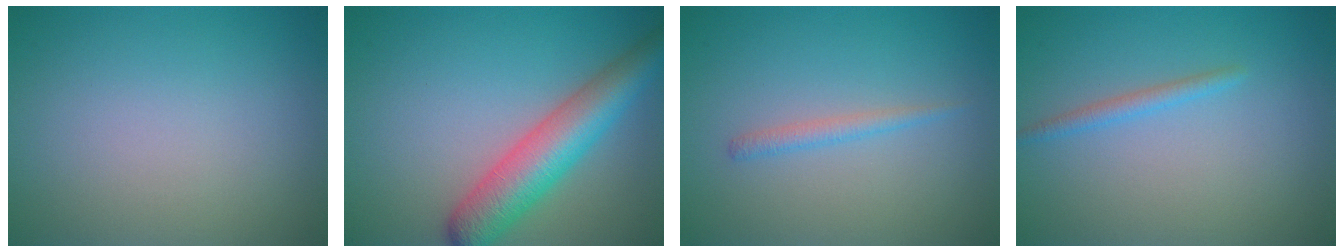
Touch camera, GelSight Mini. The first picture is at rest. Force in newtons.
{"total": 6.6, "press": 6.6, "slide": 0.2}
{"total": 1.2, "press": 1.2, "slide": 0.0}
{"total": 1.3, "press": 1.3, "slide": 0.0}